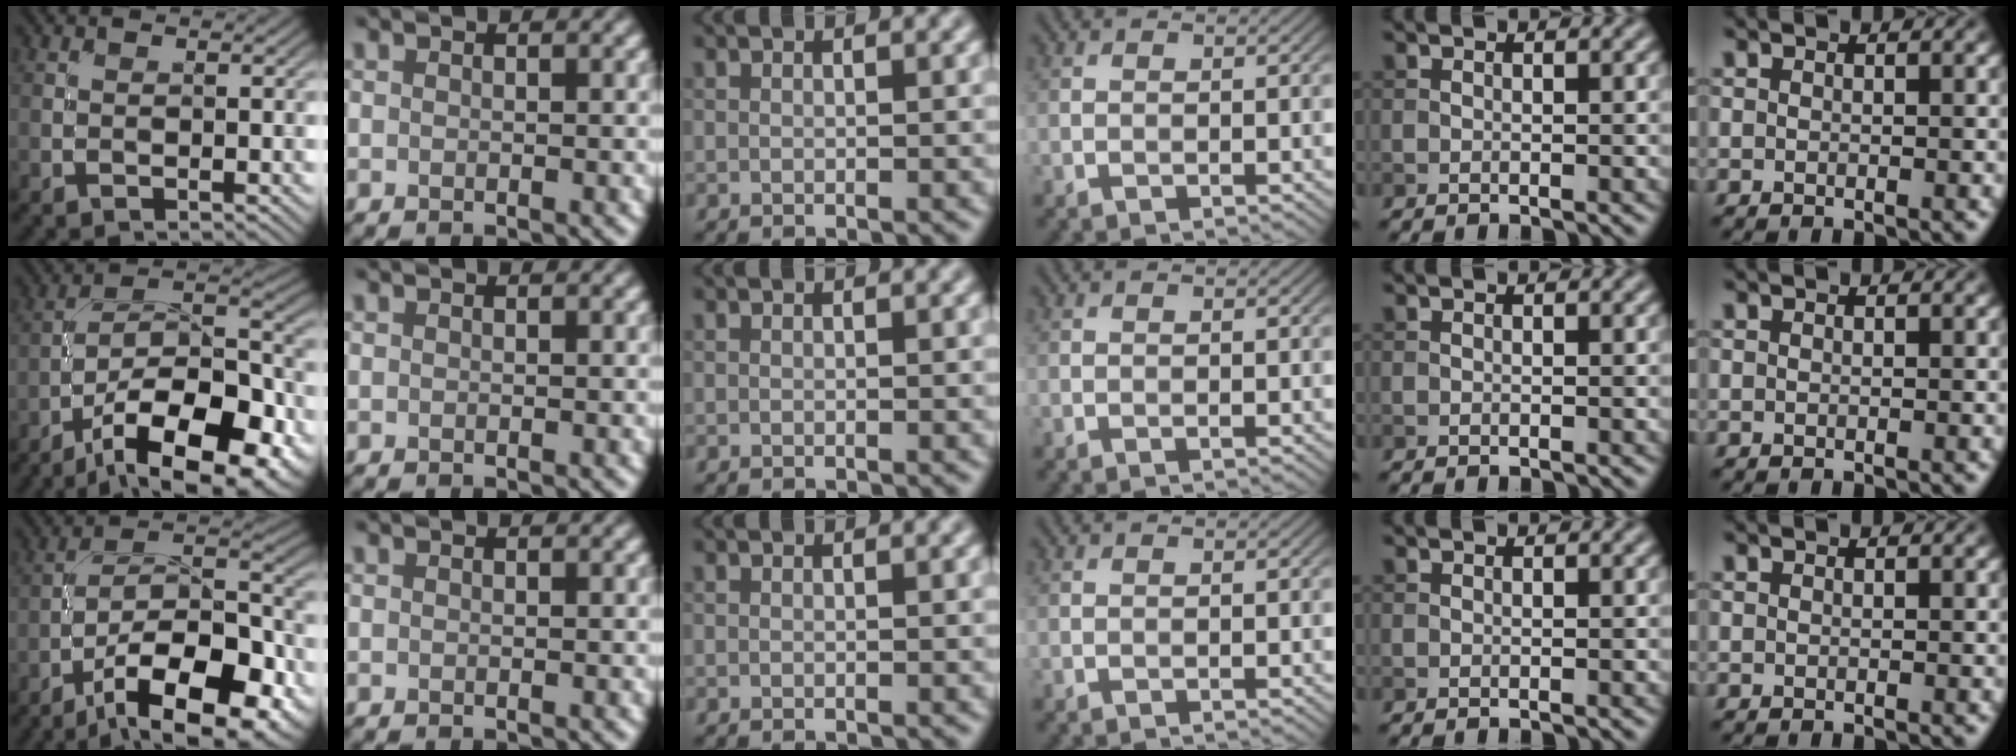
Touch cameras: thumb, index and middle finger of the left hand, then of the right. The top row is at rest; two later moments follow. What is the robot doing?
{"motion": "screw", "object": "medicine bottle"}